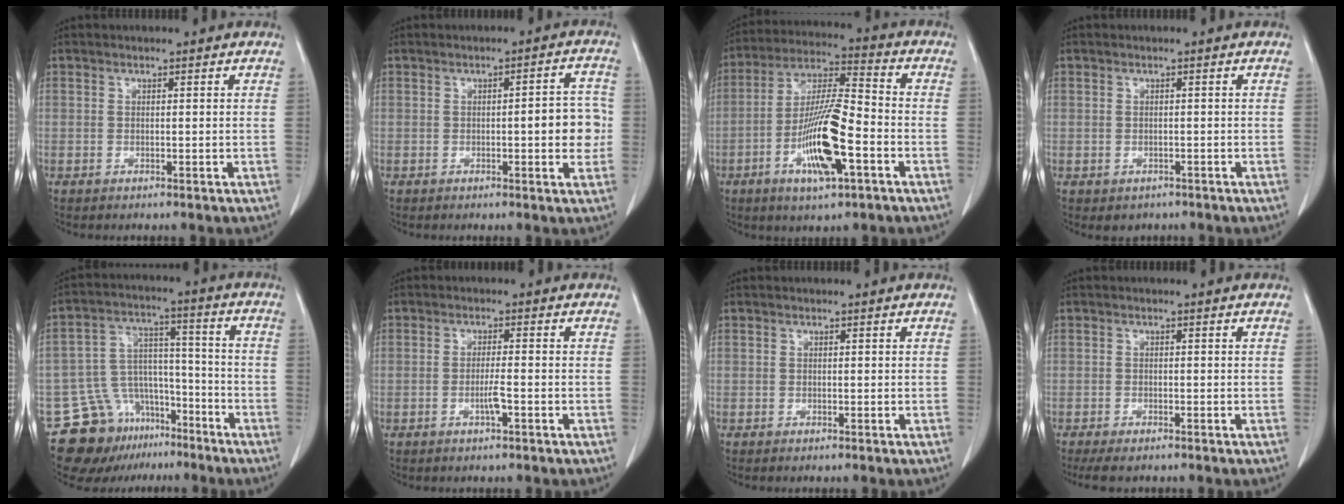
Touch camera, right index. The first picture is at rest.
{"total": 5.5, "force": [-0.6, 1.4, 5.3], "torque": [-0.062, 0.010, -0.009]}
{"total": 13.7, "force": [-4.9, 2.4, 12.6], "torque": [-0.243, -0.004, -0.087]}
{"total": 1.9, "force": [-1.0, 1.6, 0.3], "torque": [-0.003, 0.003, -0.010]}
{"total": 13.1, "force": [-9.8, 8.1, 3.1], "torque": [-0.048, 0.065, -0.156]}
{"total": 2.5, "force": [-0.9, -0.1, 2.3], "torque": [-0.045, -0.002, -0.018]}
{"total": 0.0}
{"total": 3.5, "force": [-2.9, 1.0, 1.7], "torque": [-0.029, -0.010, -0.044]}